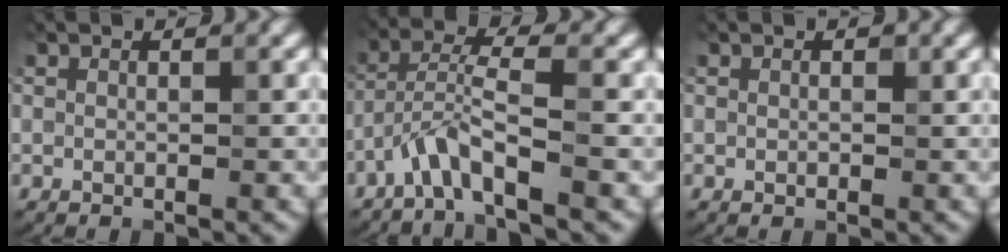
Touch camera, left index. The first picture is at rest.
{"total": 3.8, "force": [-2.6, 0.1, 2.7], "torque": [-0.057, 0.017, -0.060]}
{"total": 0.5, "force": [0.1, 0.4, 0.3], "torque": [-0.005, 0.000, 0.001]}